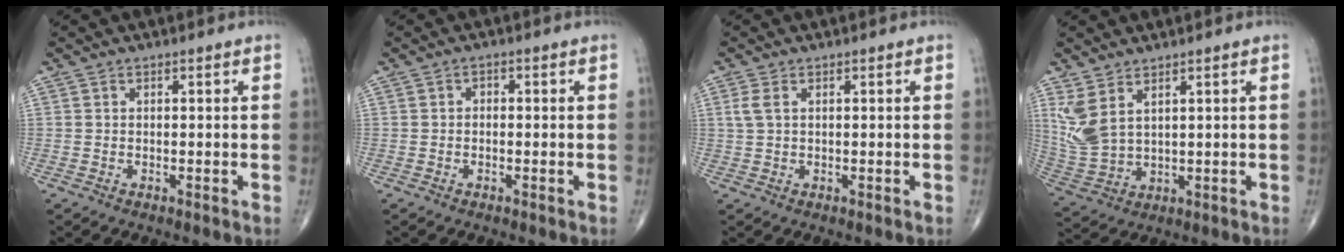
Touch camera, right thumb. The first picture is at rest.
{"total": 1.0, "force": [-0.1, 0.8, 0.6], "torque": [-0.003, 0.004, -0.007]}
{"total": 2.1, "force": [0.7, 1.1, 1.6], "torque": [-0.045, 0.011, 0.018]}
{"total": 7.6, "force": [3.8, 3.7, 5.5], "torque": [-0.125, -0.015, 0.091]}